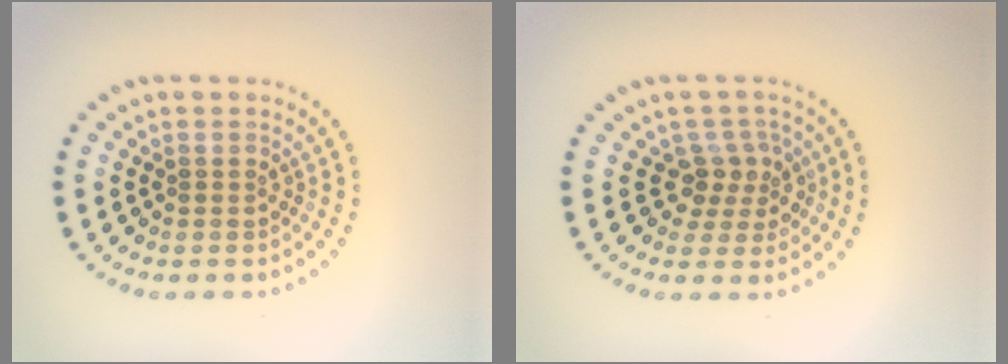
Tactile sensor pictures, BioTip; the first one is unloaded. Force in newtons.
{"total": 2.7, "press": 2.0, "slide": 1.8}